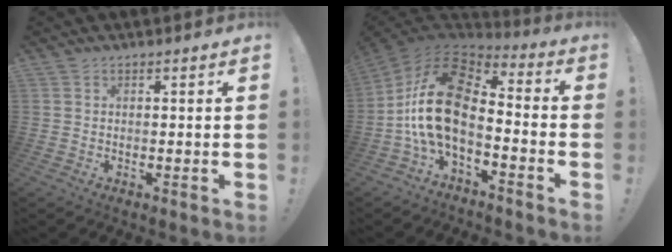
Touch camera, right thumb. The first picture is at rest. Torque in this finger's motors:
{"motor_torque": [2.52, 2.48, 0.36, -0.05, 0.30]}